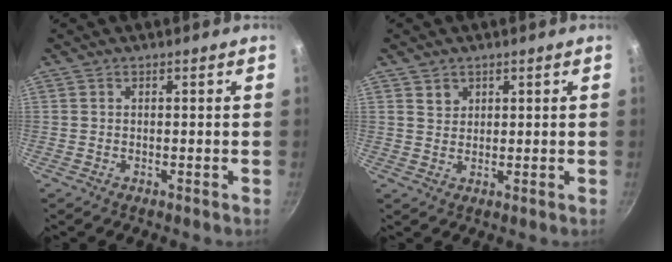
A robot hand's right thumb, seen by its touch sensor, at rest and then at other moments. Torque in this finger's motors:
{"motor_torque": [-0.82, 0.19, -0.03, -0.03, -0.02]}